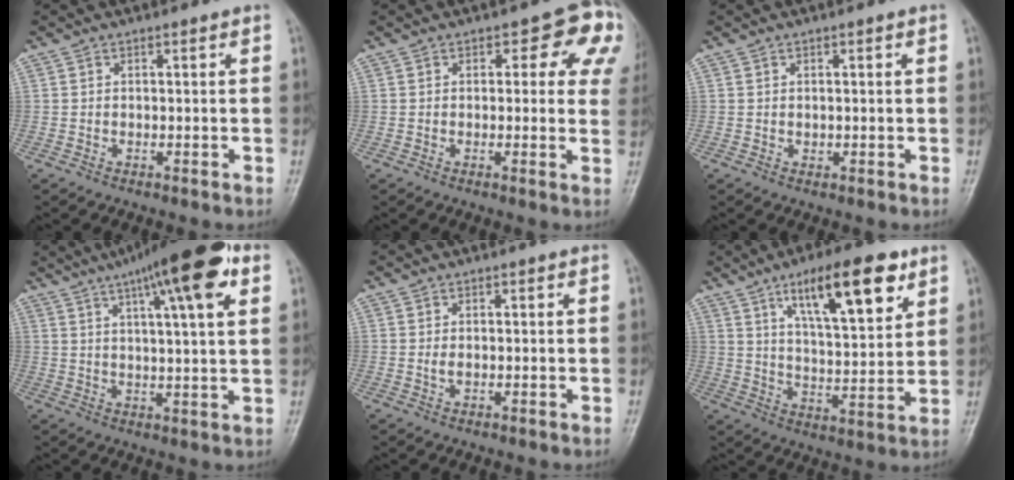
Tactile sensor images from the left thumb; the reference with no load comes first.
{"total": 8.9, "force": [3.5, 5.1, 6.4], "torque": [-0.016, -0.005, 0.025]}
{"total": 0.7, "force": [0.1, 0.6, 0.4], "torque": [-0.005, 0.000, 0.002]}
{"total": 17.0, "force": [8.5, 3.5, 14.3], "torque": [-0.207, -0.005, 0.125]}
{"total": 1.1, "force": [0.1, 0.6, 0.9], "torque": [-0.019, 0.002, 0.002]}
{"total": 16.7, "force": [8.9, 5.2, 13.1], "torque": [-0.182, -0.038, 0.146]}